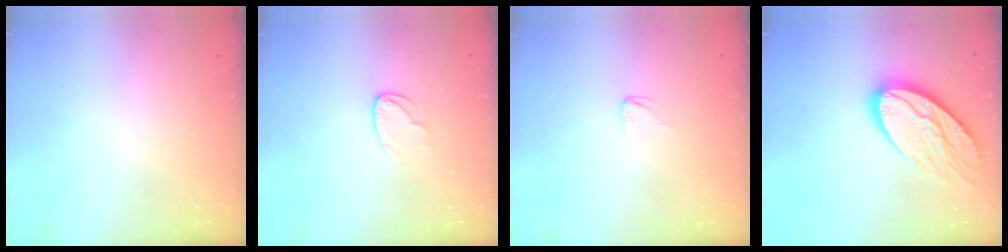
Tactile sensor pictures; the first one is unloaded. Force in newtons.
{"total": 6.7, "press": 6.6, "slide": 0.6}
{"total": 2.4, "press": 2.4, "slide": 0.2}
{"total": 16.6, "press": 16.6, "slide": 1.2}